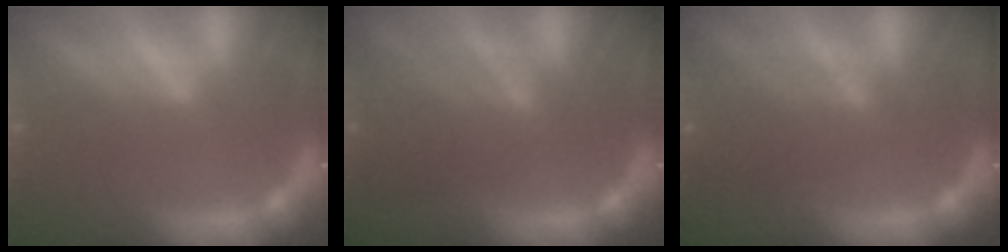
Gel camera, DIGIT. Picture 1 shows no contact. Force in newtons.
{"total": 5.6}
{"total": 4.6}